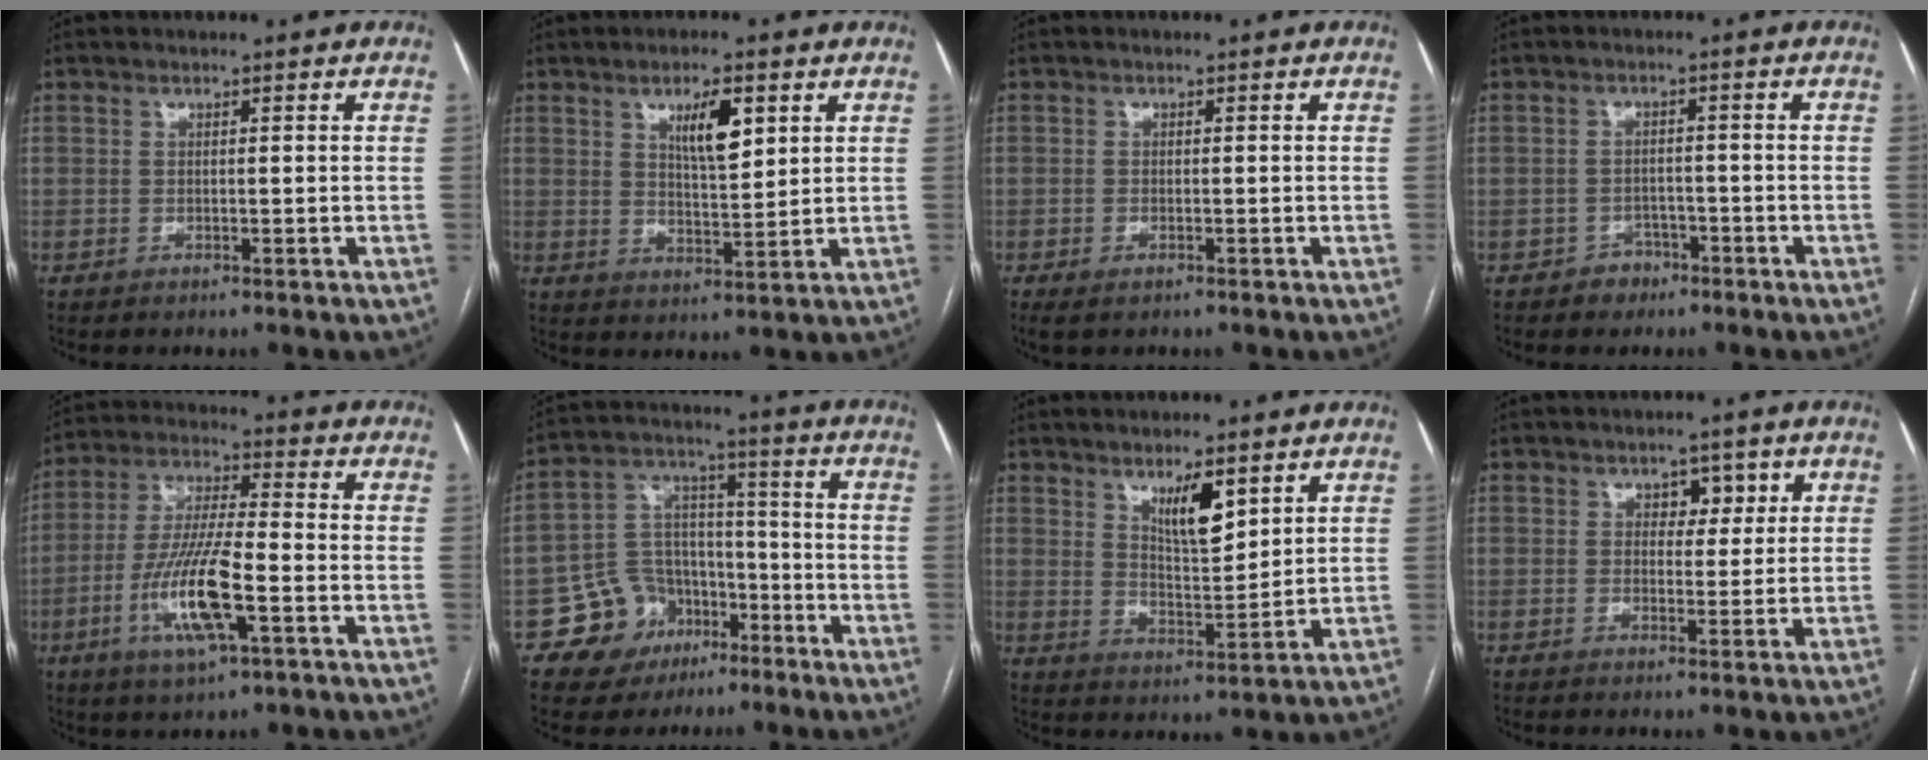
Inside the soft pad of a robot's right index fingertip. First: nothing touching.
{"total": 6.6, "force": [3.0, 1.8, 5.6], "torque": [-0.095, -0.002, 0.053]}
{"total": 2.0, "force": [-1.1, 1.1, 1.3], "torque": [-0.027, -0.003, -0.008]}
{"total": 3.0, "force": [-1.8, 2.3, 0.2], "torque": [0.001, 0.012, -0.027]}
{"total": 13.3, "force": [-4.5, 2.2, 12.3], "torque": [-0.252, -0.009, -0.081]}
{"total": 11.1, "force": [-5.6, 9.2, 2.3], "torque": [-0.032, 0.059, -0.081]}
{"total": 6.7, "force": [4.0, 1.8, 5.1], "torque": [-0.093, -0.009, 0.074]}
{"total": 3.5, "force": [1.3, 2.4, 2.1], "torque": [-0.016, 0.007, 0.018]}